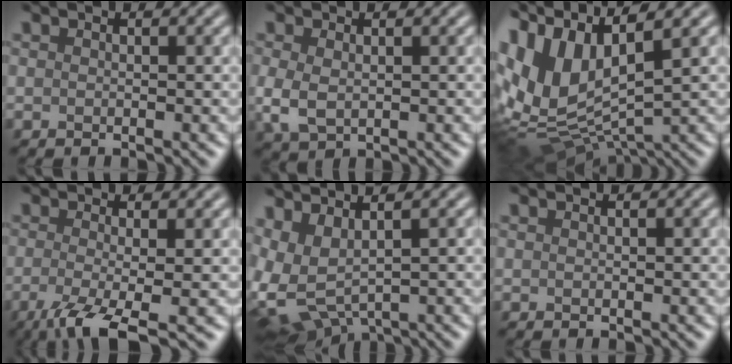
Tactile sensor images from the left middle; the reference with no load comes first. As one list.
[{"total": 3.0, "force": [-0.2, 2.0, 2.2], "torque": [-0.059, -0.005, -0.001]}, {"total": 11.6, "force": [4.7, 5.7, 9.0], "torque": [-0.215, 0.002, 0.097]}, {"total": 5.5, "force": [-2.2, 1.4, 4.8], "torque": [-0.084, -0.013, -0.049]}, {"total": 7.1, "force": [1.3, 3.3, 6.1], "torque": [-0.147, -0.008, 0.043]}, {"total": 0.0}]